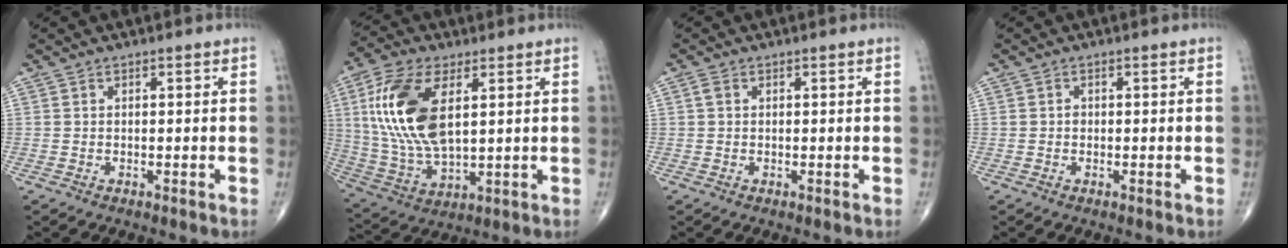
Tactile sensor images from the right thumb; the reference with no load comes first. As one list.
[{"total": 17.7, "force": [4.5, 8.6, 14.8], "torque": [-0.308, -0.011, 0.090]}, {"total": 1.1, "force": [0.3, 0.8, 0.7], "torque": [-0.015, 0.005, 0.005]}, {"total": 0.7, "force": [-0.1, 0.6, 0.3], "torque": [-0.003, 0.002, -0.002]}]